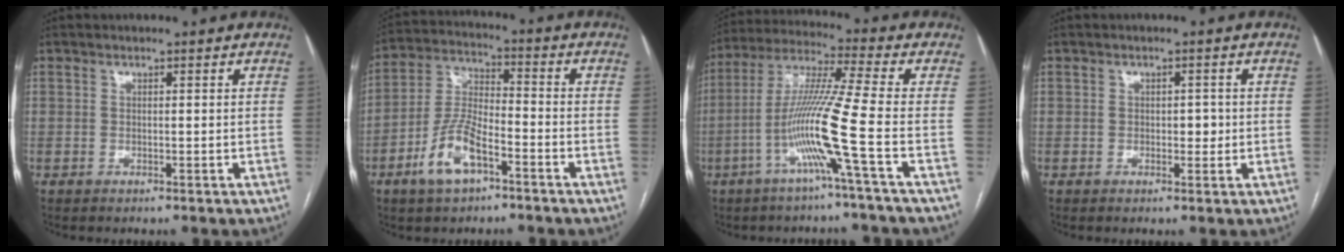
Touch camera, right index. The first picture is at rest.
{"total": 9.8, "force": [-5.2, 3.5, 7.5], "torque": [-0.168, 0.004, -0.097]}
{"total": 12.3, "force": [-4.4, -2.4, 11.2], "torque": [-0.225, -0.003, -0.092]}
{"total": 2.2, "force": [-0.1, 1.4, 1.7], "torque": [-0.021, 0.005, 0.000]}